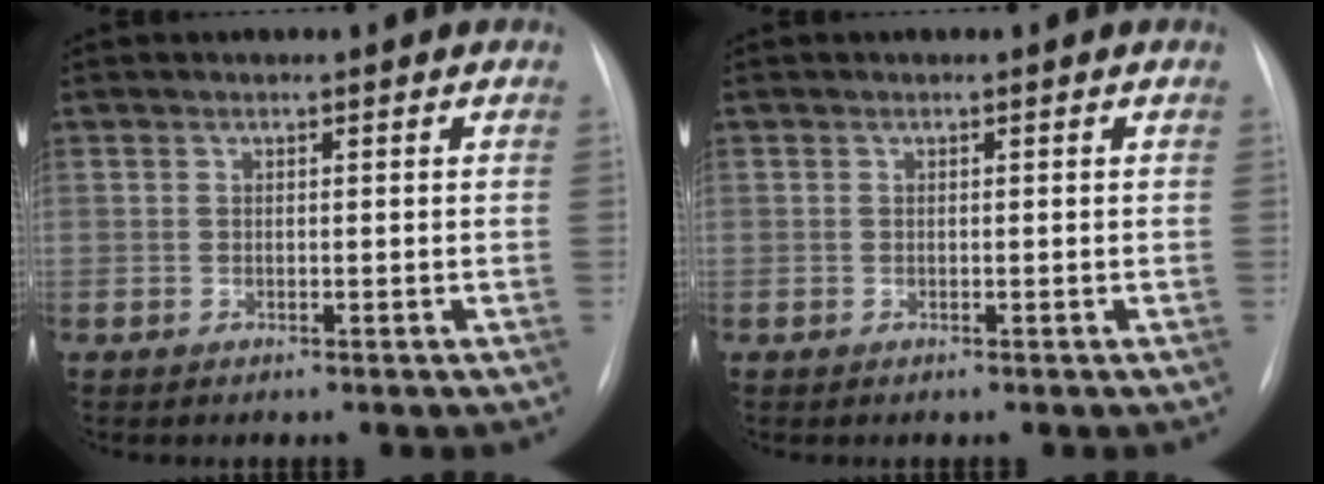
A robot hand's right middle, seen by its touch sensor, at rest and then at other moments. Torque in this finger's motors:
{"motor_torque": [0.10, -0.04, 0.02, -0.02]}